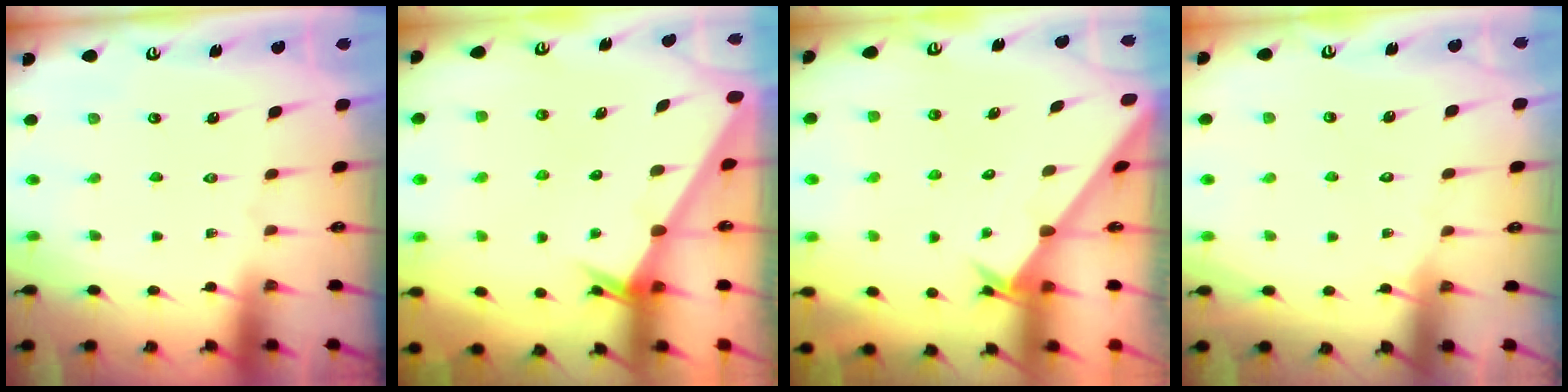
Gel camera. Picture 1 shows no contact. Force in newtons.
{"total": 2.3, "press": 2.3, "slide": 0.1}
{"total": 2.7, "press": 2.6, "slide": 0.2}
{"total": 3.0, "press": 3.0, "slide": 0.4}